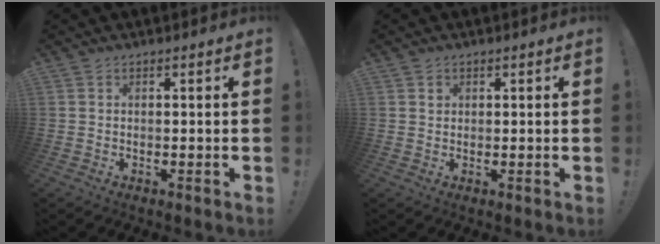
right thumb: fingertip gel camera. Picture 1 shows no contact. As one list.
[{"total": 0.7, "force": [0.4, 0.6, 0.0], "torque": [0.015, -0.006, 0.006]}]